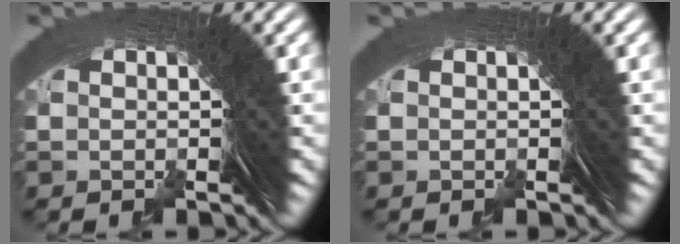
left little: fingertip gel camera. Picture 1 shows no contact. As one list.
[{"total": 0.0}]